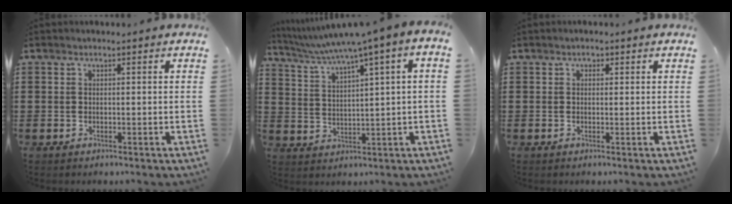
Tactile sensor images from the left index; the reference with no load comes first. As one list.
[{"total": 4.6, "force": [2.9, -0.1, 3.6], "torque": [-0.082, -0.024, 0.041]}, {"total": 0.9, "force": [0.2, 0.7, 0.6], "torque": [-0.013, 0.007, 0.002]}]